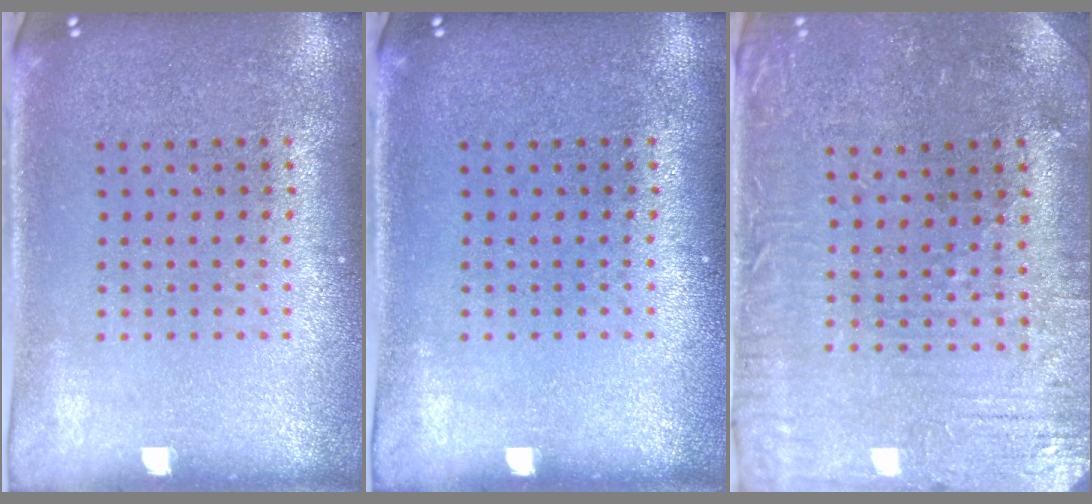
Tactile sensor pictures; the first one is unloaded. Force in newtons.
{"total": 0.0}
{"total": 1.0, "press": 0.9, "slide": 0.4}